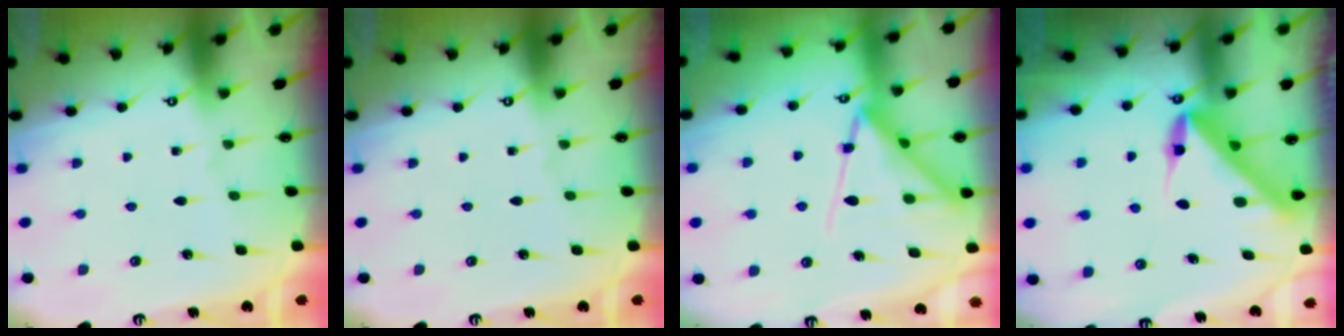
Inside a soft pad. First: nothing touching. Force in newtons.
{"total": 0.0}
{"total": 12.6, "press": 12.6, "slide": 1.0}
{"total": 5.9, "press": 5.9, "slide": 0.2}